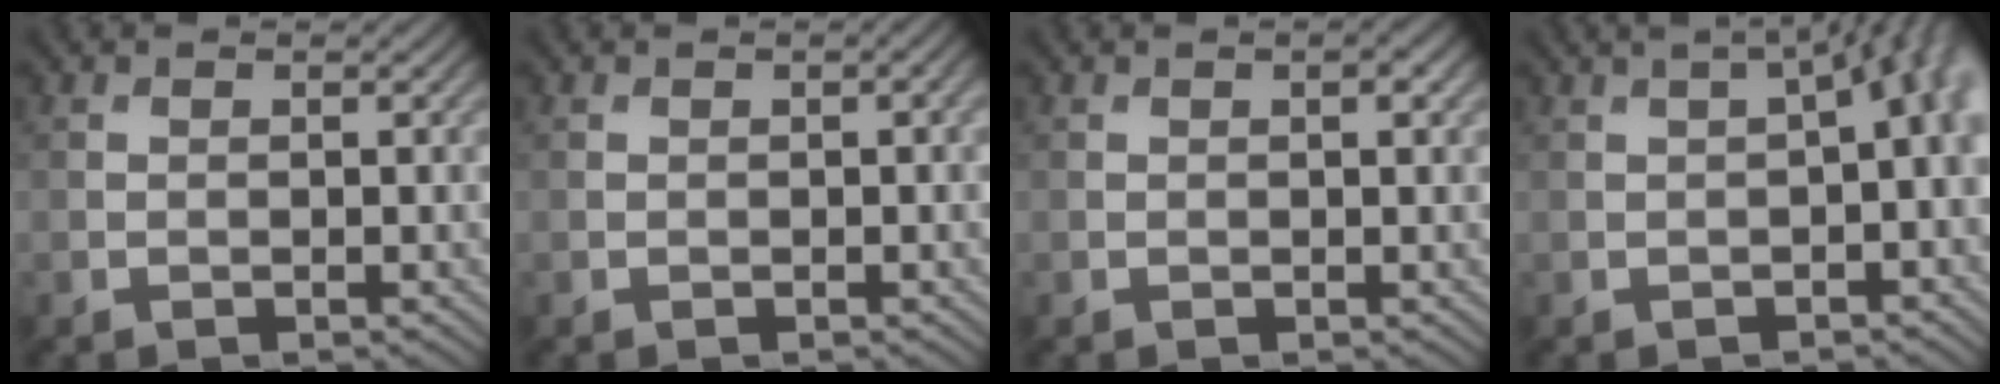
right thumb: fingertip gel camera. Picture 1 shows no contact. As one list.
[{"total": 1.0, "force": [0.1, 0.2, 1.0], "torque": [-0.015, 0.004, 0.002]}, {"total": 1.3, "force": [0.5, 0.3, 1.1], "torque": [-0.017, 0.002, 0.008]}, {"total": 6.1, "force": [0.5, 1.9, 5.7], "torque": [-0.065, 0.015, 0.010]}]